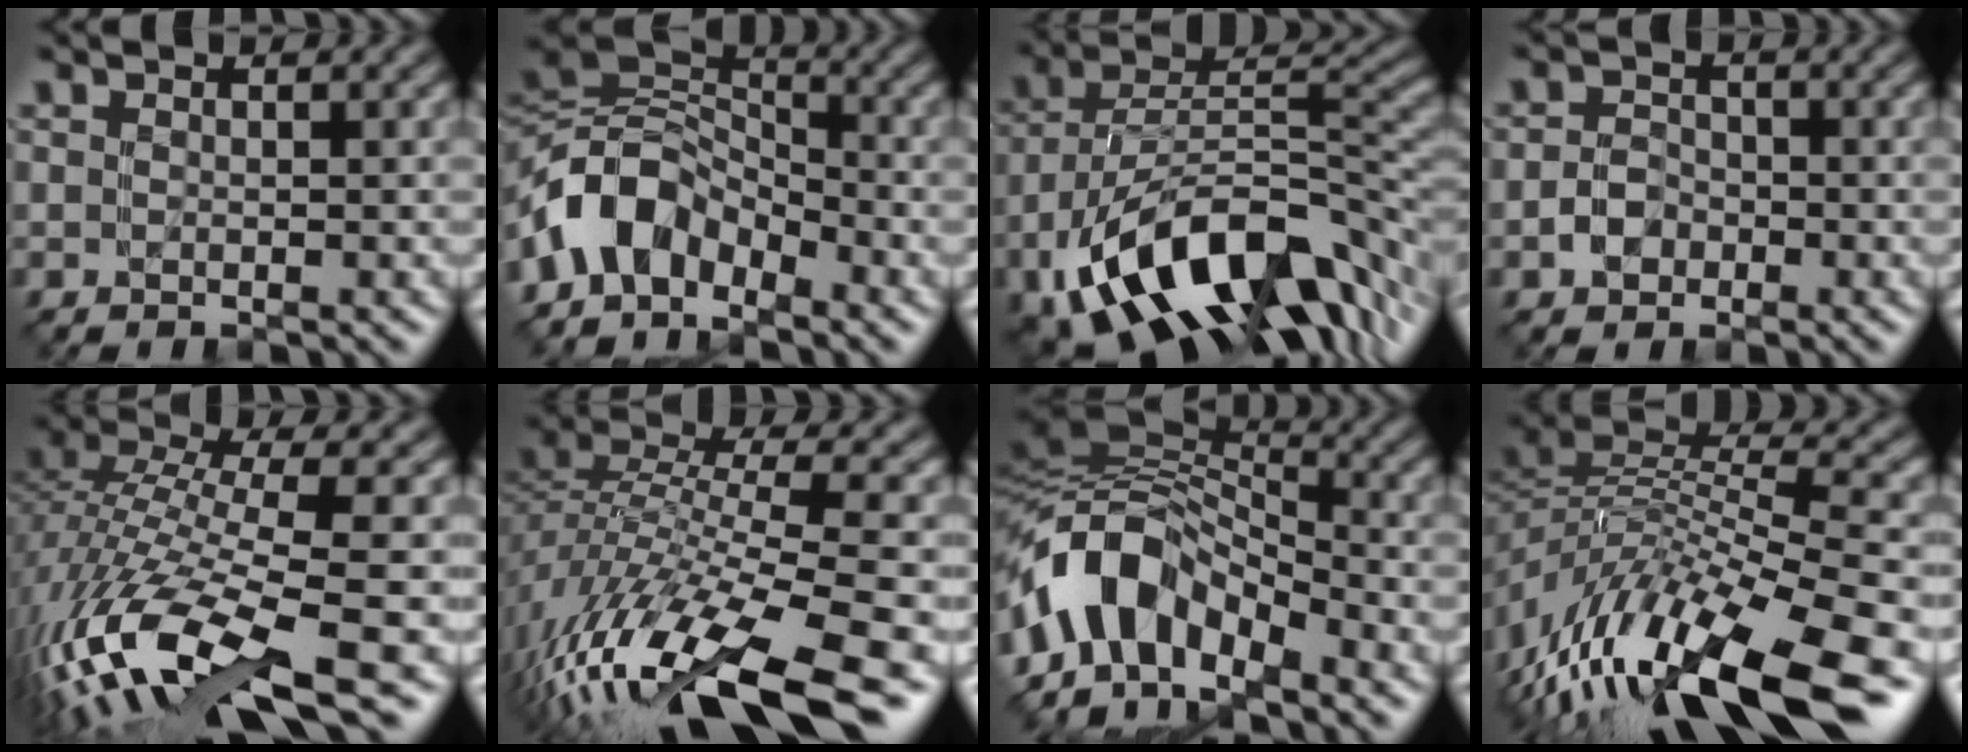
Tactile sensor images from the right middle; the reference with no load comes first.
{"total": 6.6, "force": [-3.9, 4.0, 3.5], "torque": [-0.067, 0.012, -0.079]}
{"total": 14.2, "force": [-7.4, 7.2, 9.8], "torque": [-0.179, 0.006, -0.121]}
{"total": 1.4, "force": [-0.9, 1.0, 0.2], "torque": [-0.010, 0.004, -0.014]}
{"total": 13.5, "force": [-6.0, 4.6, 11.2], "torque": [-0.261, -0.005, -0.088]}
{"total": 14.6, "force": [-8.9, 4.3, 10.8], "torque": [-0.235, 0.005, -0.145]}
{"total": 8.5, "force": [-4.4, 4.6, 5.6], "torque": [-0.100, 0.015, -0.087]}
{"total": 13.4, "force": [-7.8, 4.6, 9.8], "torque": [-0.195, 0.014, -0.131]}